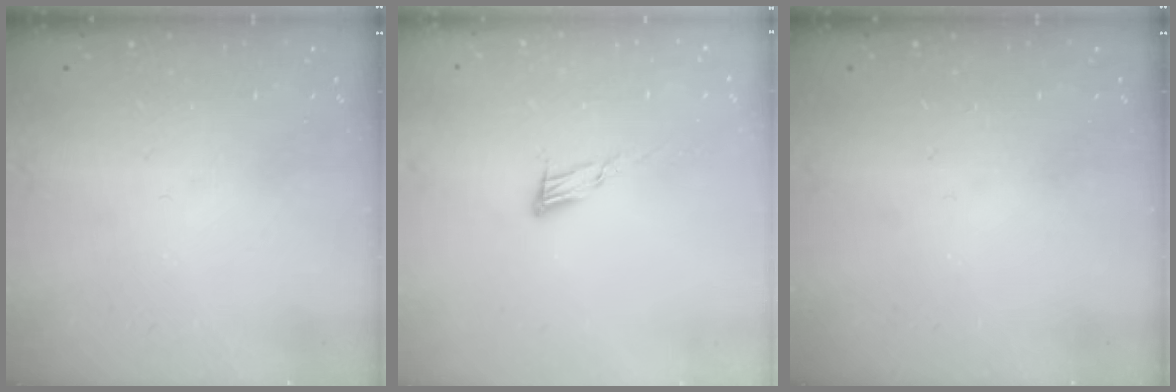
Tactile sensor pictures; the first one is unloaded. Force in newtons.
{"total": 7.3, "press": 7.2, "slide": 1.2}
{"total": 0.0}